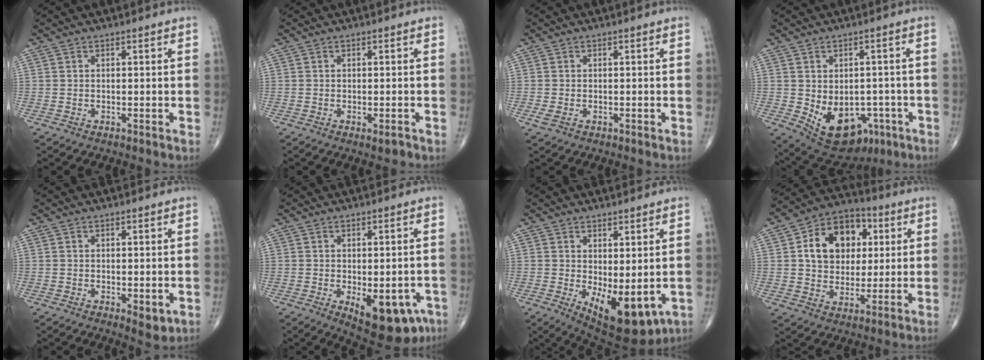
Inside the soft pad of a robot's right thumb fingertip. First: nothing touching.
{"total": 1.5, "force": [-0.8, 0.6, 1.2], "torque": [-0.014, -0.002, -0.010]}
{"total": 1.6, "force": [-0.5, 1.0, 1.1], "torque": [-0.029, -0.001, -0.007]}
{"total": 13.8, "force": [-4.6, 9.3, 9.2], "torque": [-0.112, 0.010, -0.044]}
{"total": 3.2, "force": [-0.6, 1.5, 2.8], "torque": [-0.031, -0.009, -0.004]}
{"total": 12.7, "force": [-4.9, 6.3, 9.9], "torque": [-0.110, 0.001, -0.054]}
{"total": 11.3, "force": [-1.7, 5.1, 9.9], "torque": [-0.134, -0.021, -0.004]}
{"total": 15.1, "force": [3.6, 11.4, 9.3], "torque": [-0.108, 0.005, 0.055]}